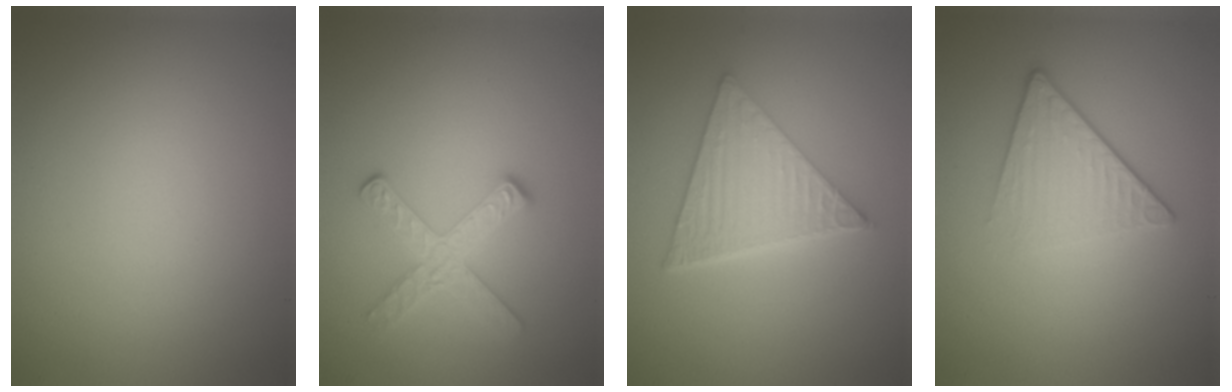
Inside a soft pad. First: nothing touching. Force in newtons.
{"total": 2.8, "press": 2.7, "slide": 0.6}
{"total": 6.1, "press": 4.4, "slide": 4.2}
{"total": 4.5, "press": 2.8, "slide": 3.5}